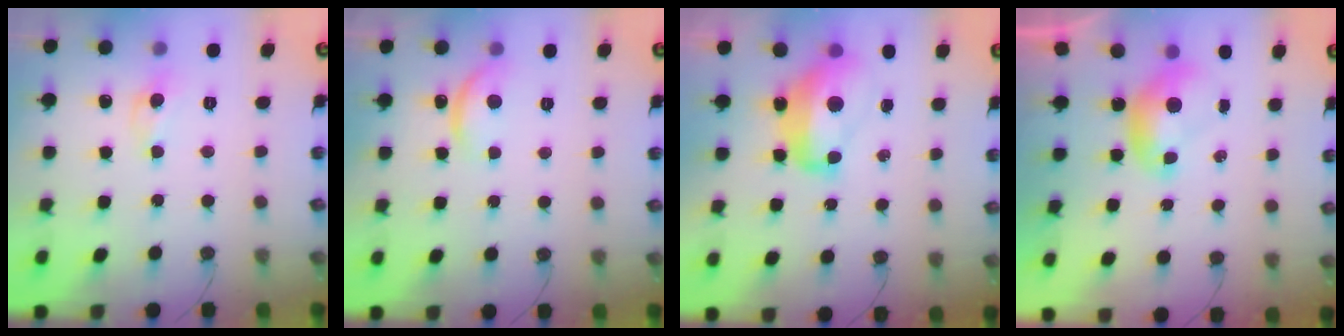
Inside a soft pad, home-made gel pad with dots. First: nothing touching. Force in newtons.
{"total": 5.8, "press": 5.8, "slide": 0.6}
{"total": 7.8, "press": 7.7, "slide": 1.2}
{"total": 0.0}